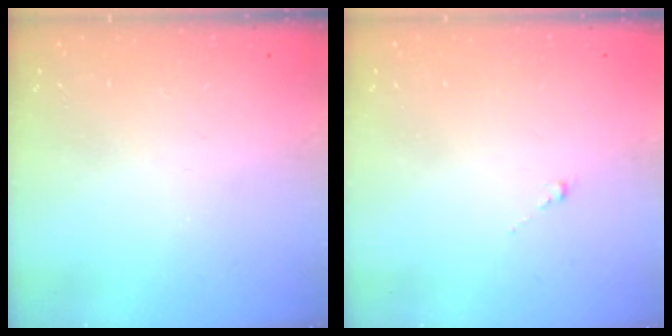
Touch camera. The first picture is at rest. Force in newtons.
{"total": 0.0}